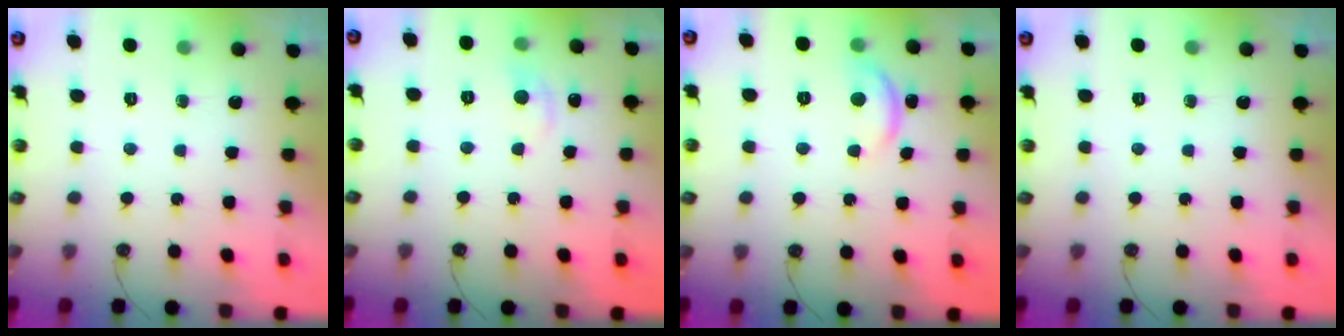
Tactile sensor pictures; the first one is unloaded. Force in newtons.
{"total": 1.2, "press": 0.9, "slide": 0.8}
{"total": 3.3, "press": 3.3, "slide": 0.4}
{"total": 0.0}